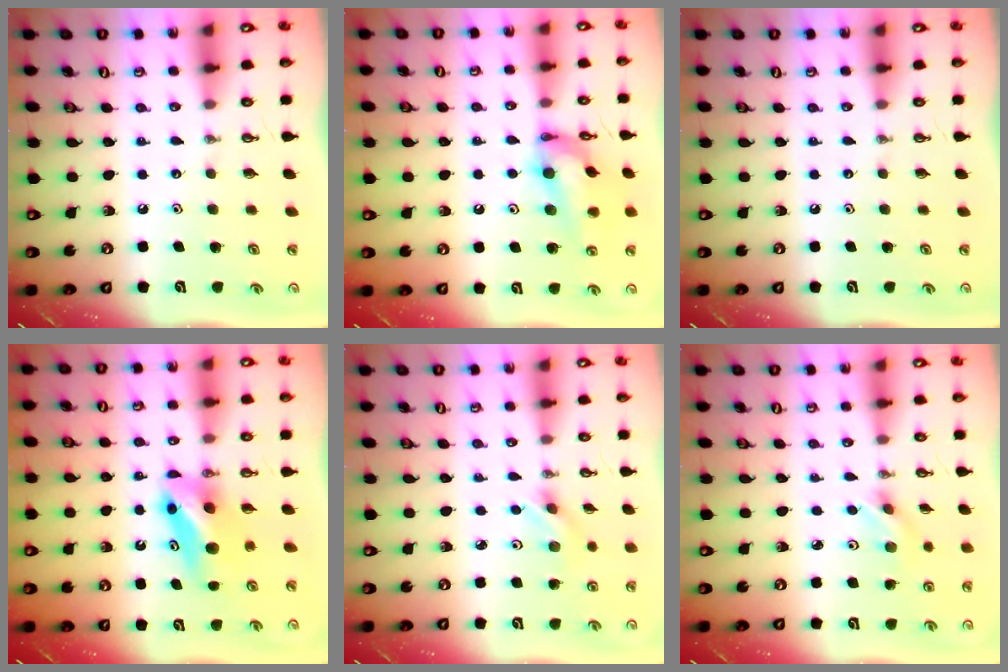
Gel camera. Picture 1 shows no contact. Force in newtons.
{"total": 14.0, "press": 13.9, "slide": 0.8}
{"total": 0.0}
{"total": 7.1, "press": 7.0, "slide": 1.5}
{"total": 2.0, "press": 1.9, "slide": 0.4}
{"total": 2.9, "press": 2.8, "slide": 0.8}